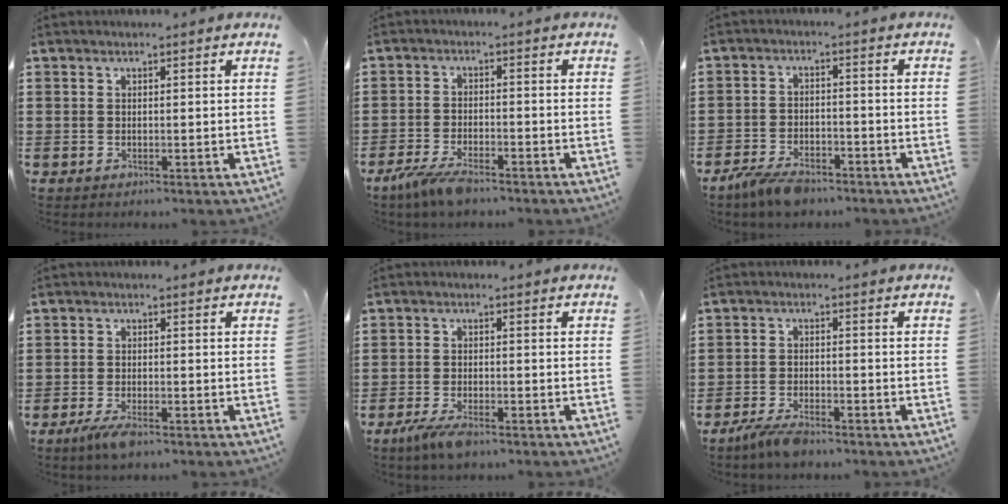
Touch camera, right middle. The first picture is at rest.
{"total": 4.7, "force": [-3.7, 1.0, 2.7], "torque": [-0.071, -0.010, -0.074]}
{"total": 4.5, "force": [-3.7, 1.4, 2.1], "torque": [-0.055, 0.001, -0.074]}
{"total": 3.3, "force": [-2.0, 0.7, 2.5], "torque": [-0.060, -0.007, -0.040]}
{"total": 3.8, "force": [-2.7, 0.8, 2.6], "torque": [-0.061, -0.009, -0.053]}
{"total": 3.6, "force": [-3.0, 0.6, 1.8], "torque": [-0.051, -0.004, -0.063]}